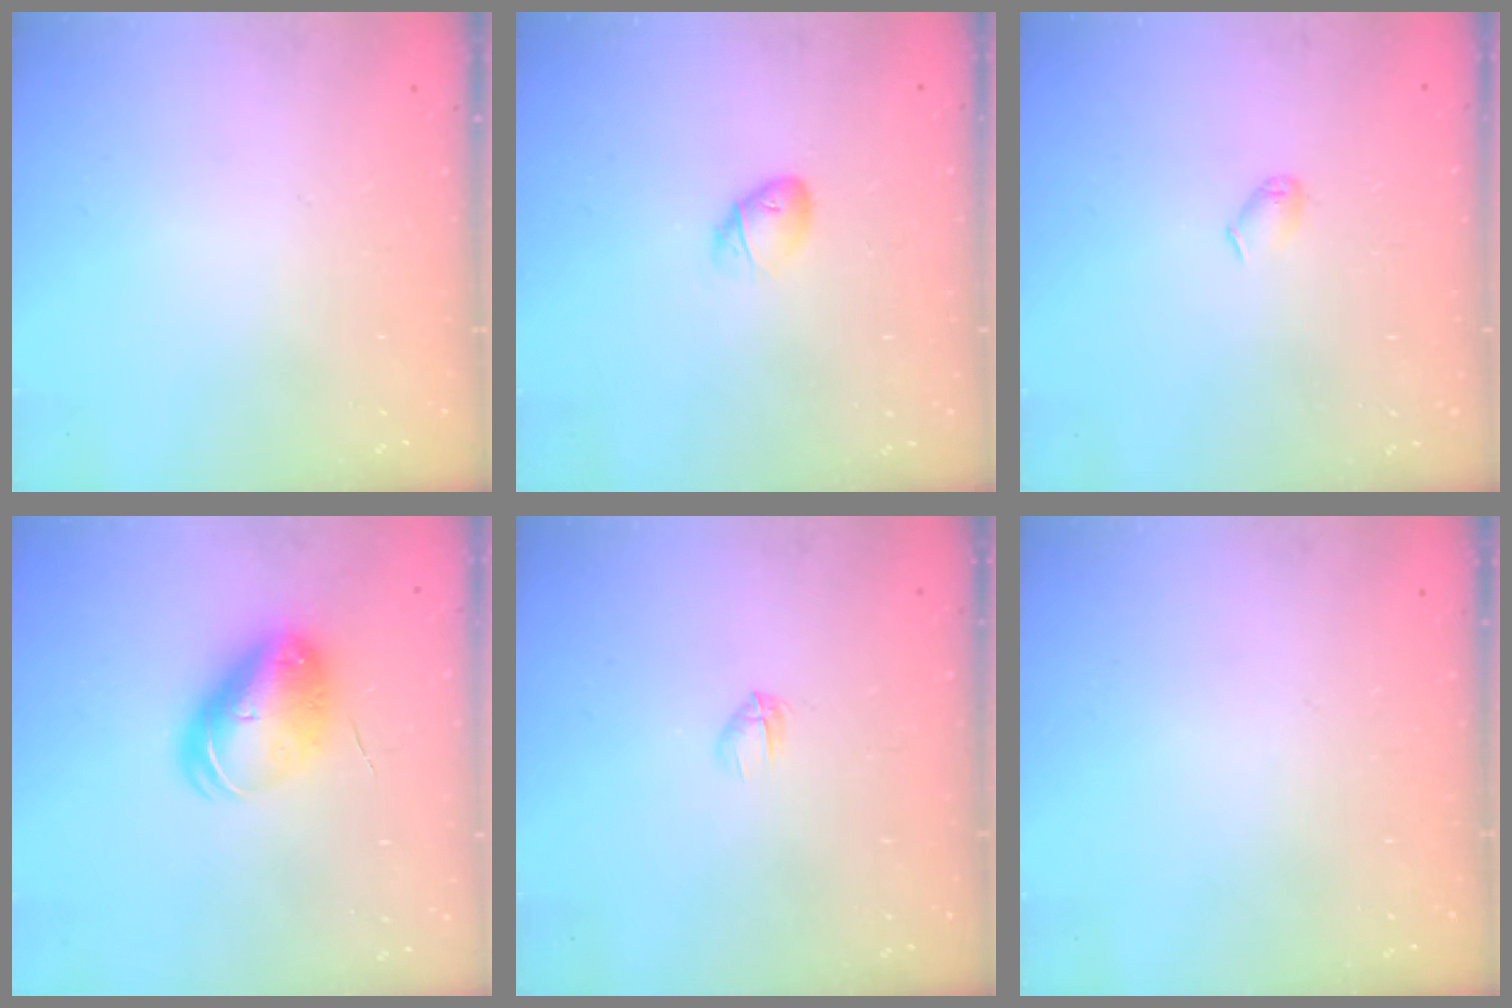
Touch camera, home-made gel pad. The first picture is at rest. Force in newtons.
{"total": 5.6, "press": 5.4, "slide": 1.6}
{"total": 5.0, "press": 4.9, "slide": 0.6}
{"total": 9.6, "press": 9.4, "slide": 1.8}
{"total": 2.8, "press": 2.7, "slide": 0.7}
{"total": 0.0}